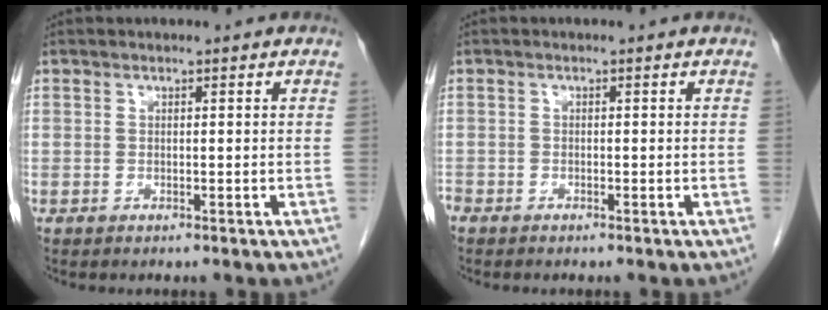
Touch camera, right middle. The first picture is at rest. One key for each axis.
{"total": 1.0, "fx": -0.9, "fy": 0.4, "fz": 0.2, "tx": -0.007, "ty": 0.000, "tz": -0.019}